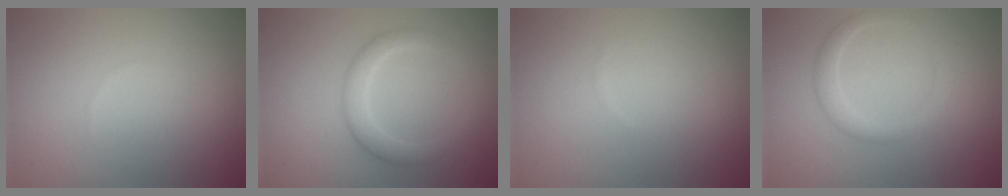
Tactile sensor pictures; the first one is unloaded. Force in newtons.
{"total": 2.5, "press": 2.5, "slide": 0.1}
{"total": 0.0}
{"total": 2.0, "press": 2.0, "slide": 0.1}